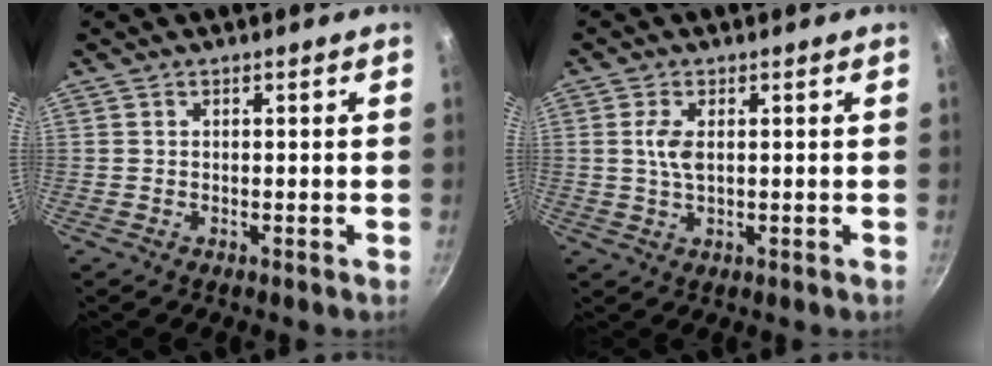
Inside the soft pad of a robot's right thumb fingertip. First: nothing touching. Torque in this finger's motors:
{"motor_torque": [0.81, 0.84, 0.78, 0.02, 0.02]}